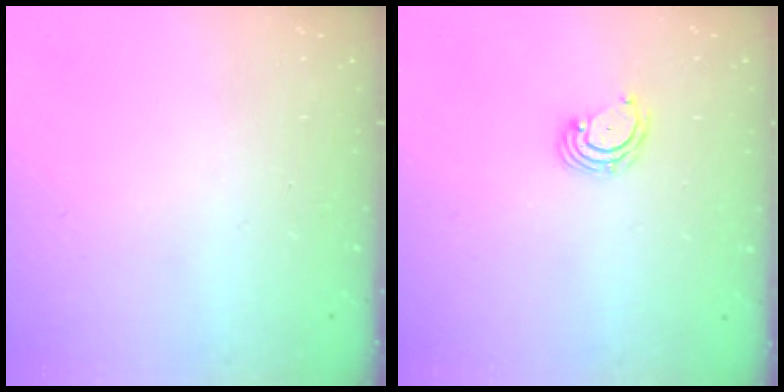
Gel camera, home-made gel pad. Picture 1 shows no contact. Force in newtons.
{"total": 2.8, "press": 2.8, "slide": 0.3}